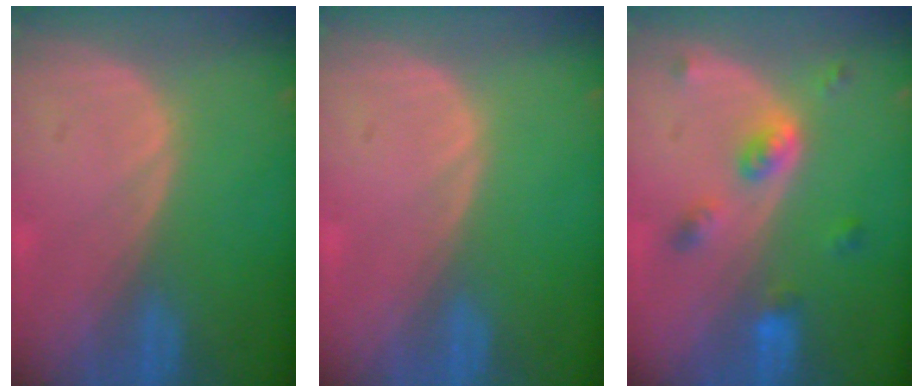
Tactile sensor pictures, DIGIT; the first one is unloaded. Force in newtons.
{"total": 0.0}
{"total": 5.3, "press": 4.7, "slide": 2.5}